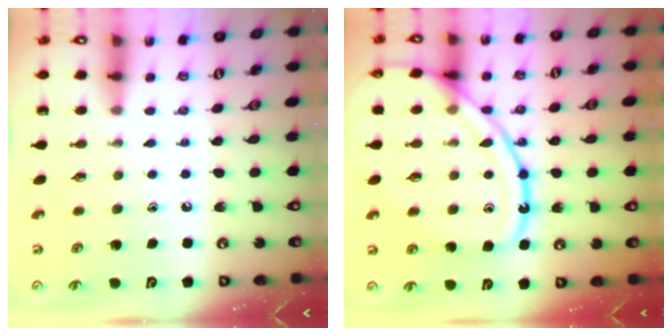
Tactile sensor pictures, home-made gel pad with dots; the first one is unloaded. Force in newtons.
{"total": 19.4, "press": 19.3, "slide": 1.9}